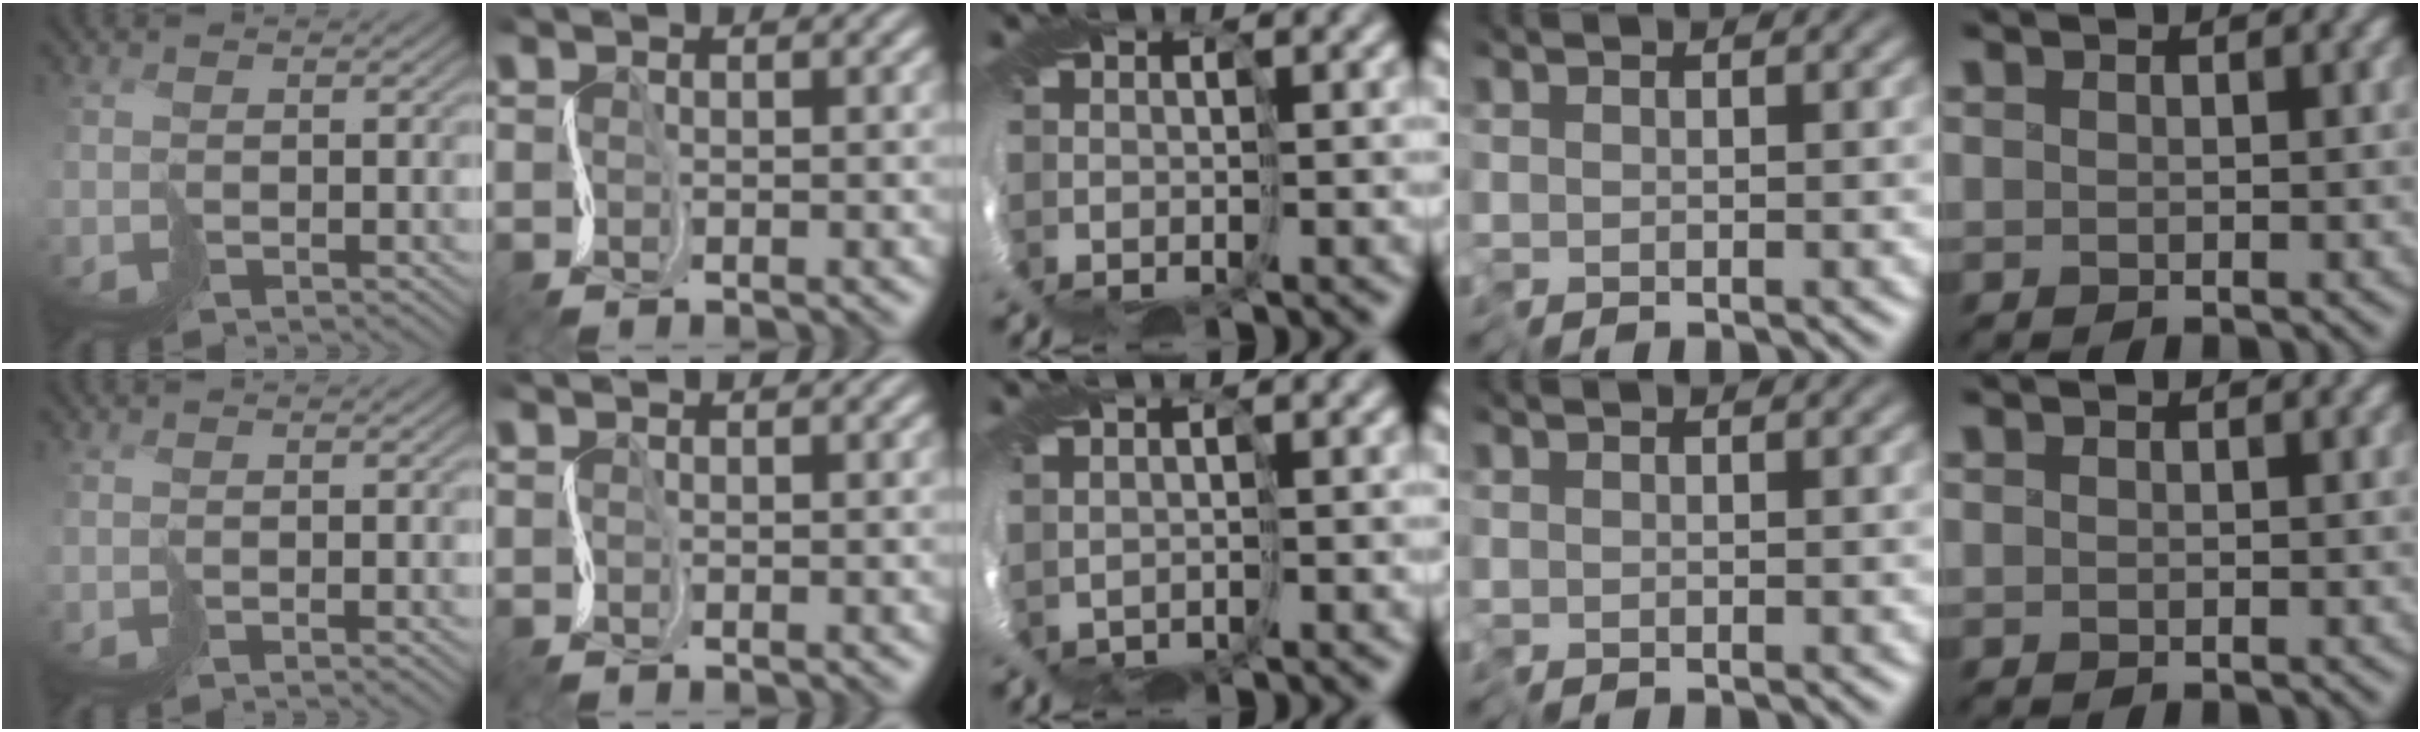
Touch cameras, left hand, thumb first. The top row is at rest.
{"thumb": {"total": 0.8, "force": [-0.7, -0.3, 0.2], "torque": [-0.002, 0.003, -0.011]}, "middle": {"total": 0.7, "force": [0.6, -0.1, -0.3], "torque": [0.002, 0.008, 0.021]}}